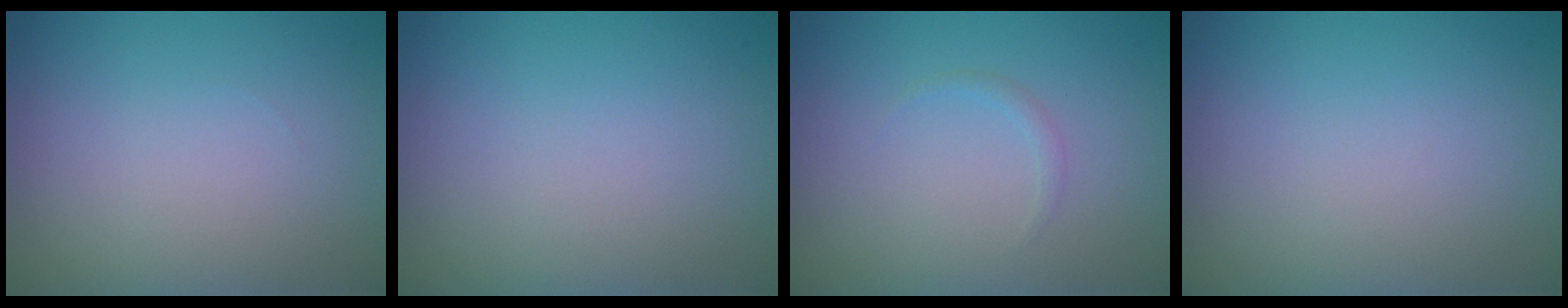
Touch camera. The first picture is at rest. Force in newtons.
{"total": 0.0}
{"total": 0.6, "press": 0.6, "slide": 0.1}
{"total": 0.0}